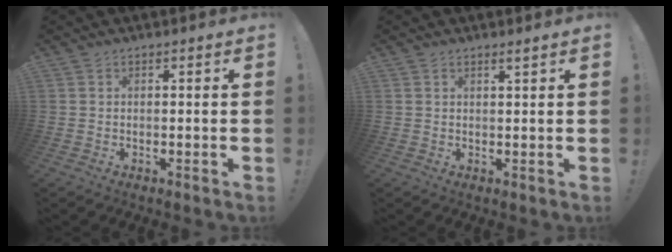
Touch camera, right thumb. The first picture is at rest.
{"total": 1.3, "force": [0.9, -0.1, 1.0], "torque": [-0.021, 0.000, 0.015]}